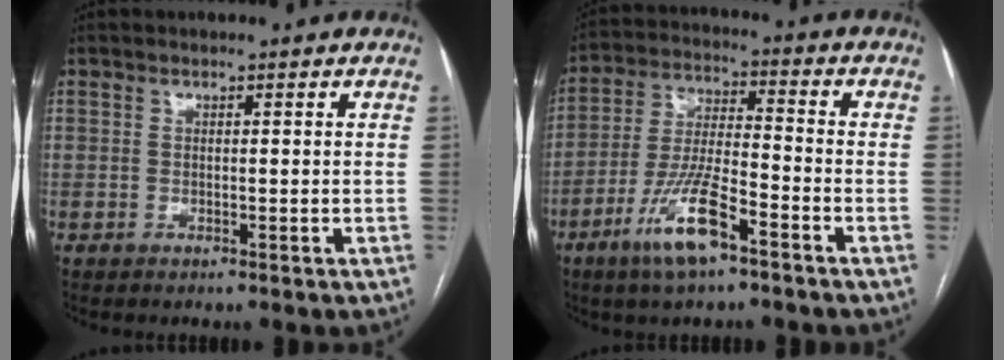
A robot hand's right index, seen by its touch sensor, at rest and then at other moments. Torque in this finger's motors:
{"motor_torque": [1.42, -0.72, 0.45, 0.16]}